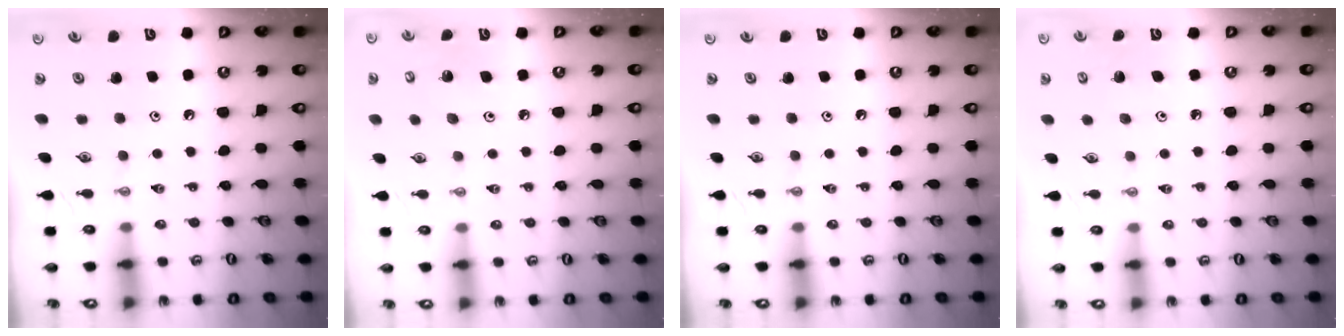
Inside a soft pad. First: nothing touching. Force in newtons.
{"total": 6.0, "press": 5.7, "slide": 1.7}
{"total": 0.0}
{"total": 3.8, "press": 3.8, "slide": 0.2}